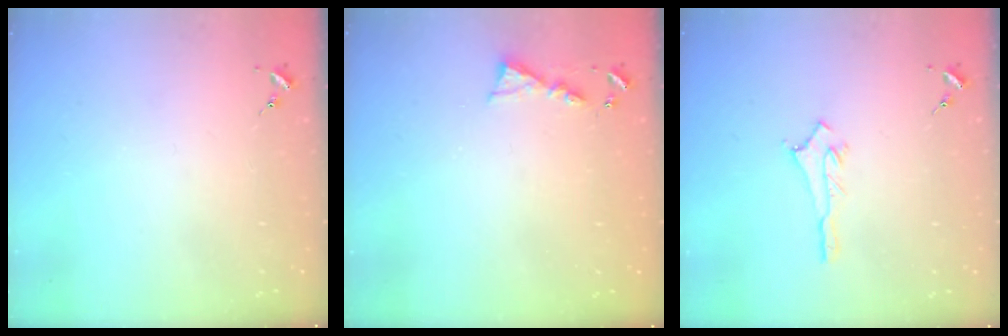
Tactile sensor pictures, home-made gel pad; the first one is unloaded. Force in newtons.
{"total": 4.9, "press": 4.9, "slide": 0.5}
{"total": 2.9, "press": 2.9, "slide": 0.3}